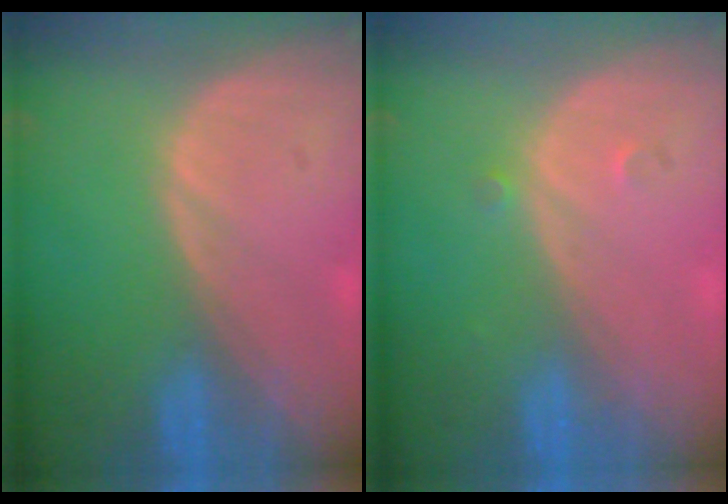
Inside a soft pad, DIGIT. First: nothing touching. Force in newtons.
{"total": 0.9, "press": 0.7, "slide": 0.5}